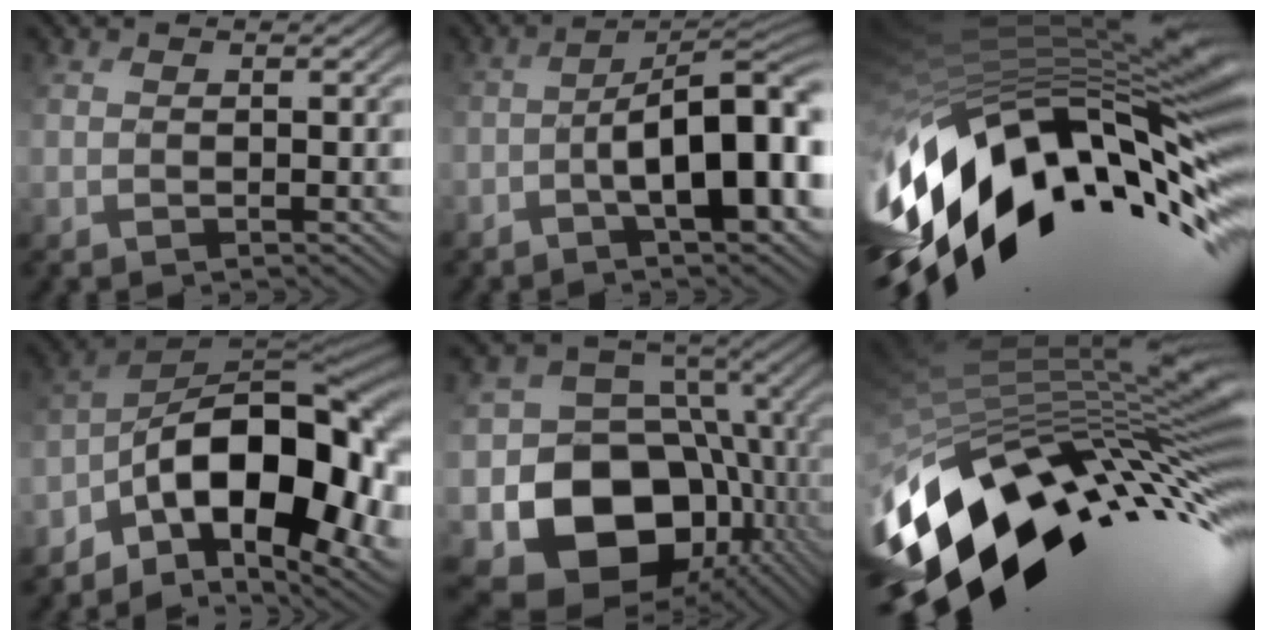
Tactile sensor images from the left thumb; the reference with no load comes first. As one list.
[{"total": 11.8, "force": [-4.3, 4.1, 10.2], "torque": [-0.125, 0.012, -0.063]}, {"total": 18.4, "force": [-6.0, 7.8, 15.5], "torque": [-0.300, -0.027, -0.099]}, {"total": 17.8, "force": [-7.6, 8.4, 13.7], "torque": [-0.231, -0.015, -0.120]}, {"total": 16.9, "force": [-4.1, 14.1, 8.4], "torque": [-0.175, -0.044, -0.043]}, {"total": 16.6, "force": [-5.4, 7.7, 13.8], "torque": [-0.265, -0.009, -0.104]}]